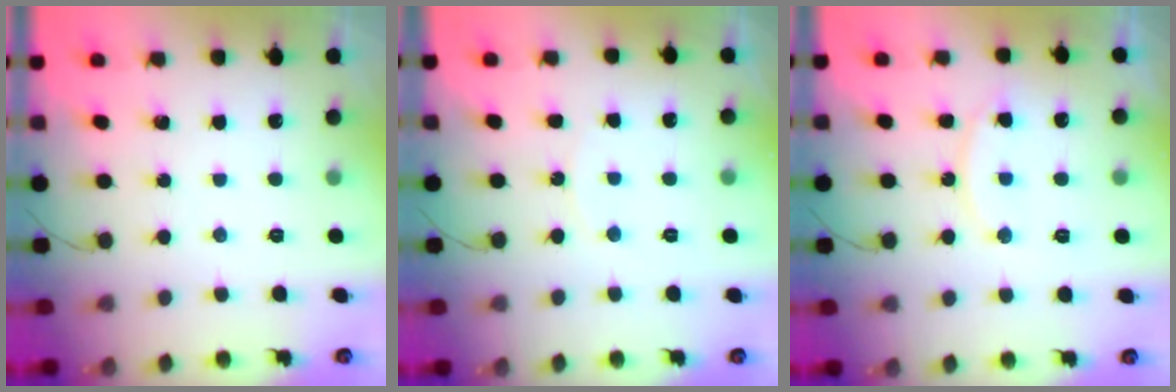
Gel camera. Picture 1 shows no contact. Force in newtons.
{"total": 6.0, "press": 5.9, "slide": 0.7}
{"total": 11.9, "press": 11.9, "slide": 0.8}